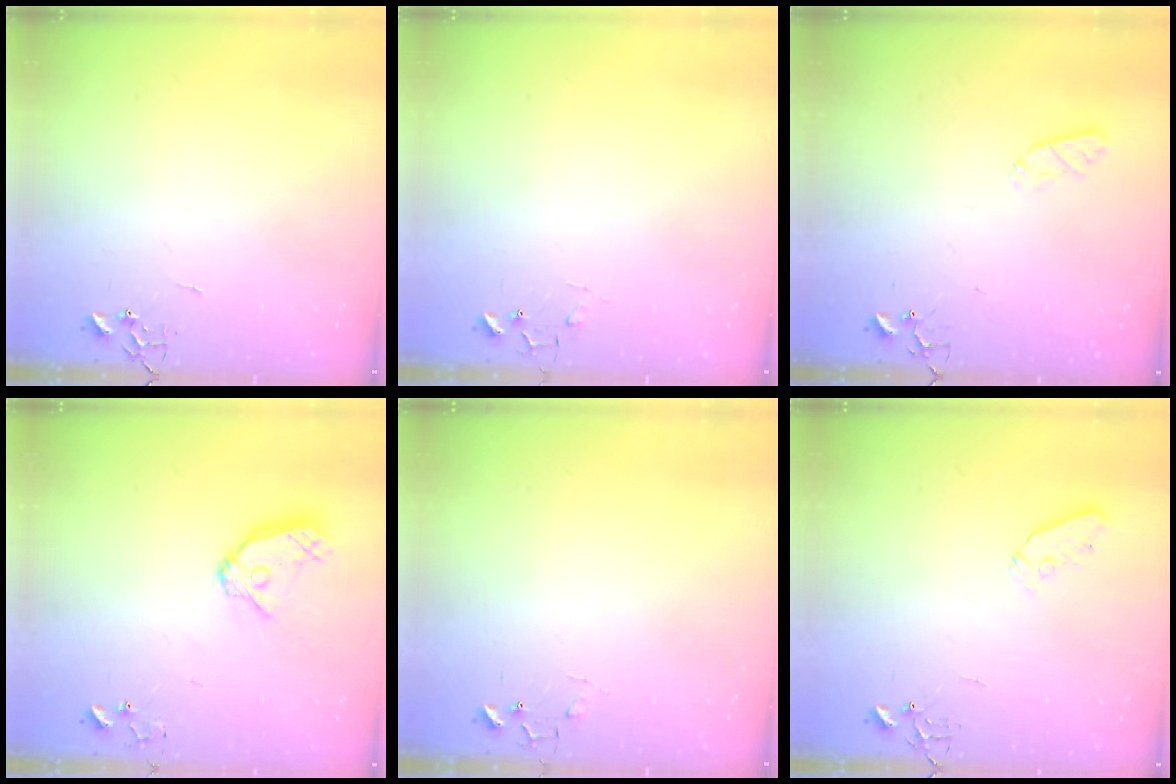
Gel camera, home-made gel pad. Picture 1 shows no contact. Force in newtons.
{"total": 5.7, "press": 5.7, "slide": 0.2}
{"total": 4.2, "press": 4.1, "slide": 1.0}
{"total": 13.0, "press": 12.9, "slide": 1.6}
{"total": 5.7, "press": 5.7, "slide": 0.2}
{"total": 5.3, "press": 5.2, "slide": 0.6}